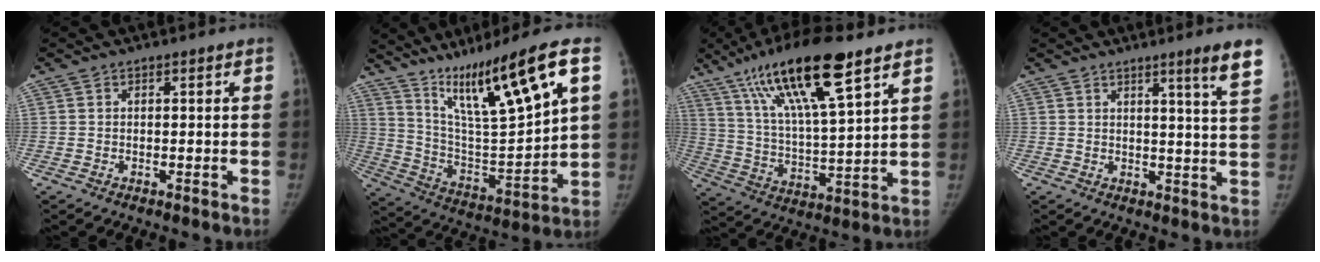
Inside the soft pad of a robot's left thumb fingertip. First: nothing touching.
{"total": 21.3, "force": [11.2, 3.1, 17.9], "torque": [-0.281, -0.043, 0.203]}
{"total": 20.0, "force": [11.9, 4.2, 15.5], "torque": [-0.269, -0.038, 0.219]}
{"total": 6.9, "force": [4.4, -0.5, 5.2], "torque": [-0.068, -0.034, 0.056]}